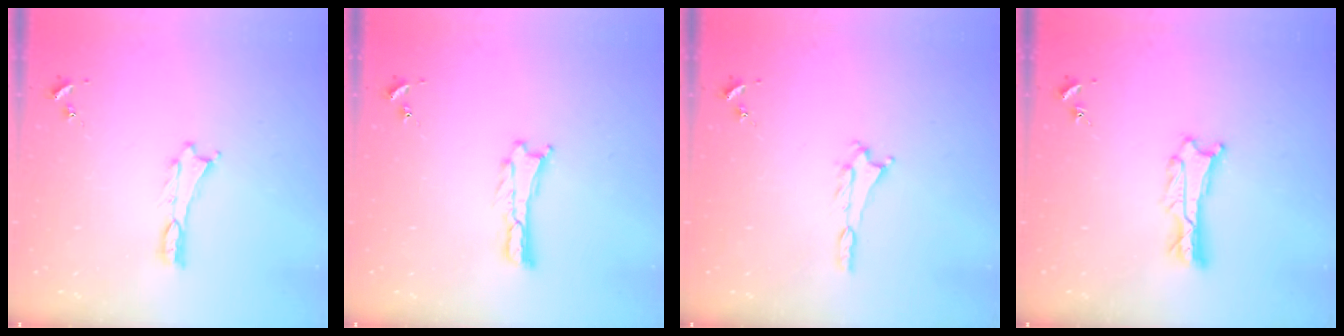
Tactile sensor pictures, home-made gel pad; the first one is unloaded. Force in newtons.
{"total": 0.0}
{"total": 1.2, "press": 1.2, "slide": 0.2}
{"total": 1.2, "press": 1.2, "slide": 0.1}